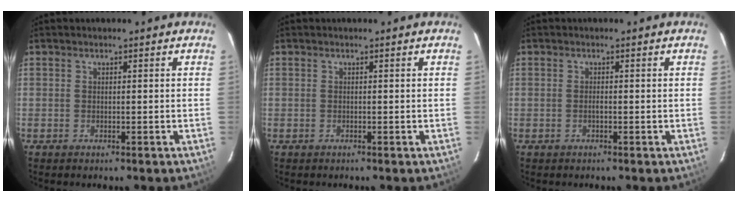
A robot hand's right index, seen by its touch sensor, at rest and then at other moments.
{"total": 0.0}
{"total": 0.7, "force": [-0.3, 0.1, 0.6], "torque": [-0.011, 0.001, -0.005]}